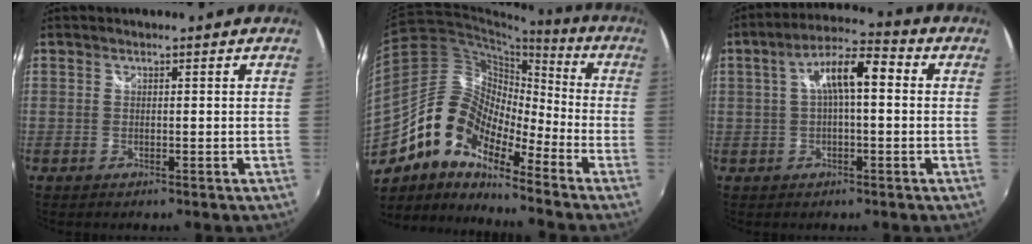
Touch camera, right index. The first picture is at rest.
{"total": 16.0, "force": [-9.7, 7.6, 10.2], "torque": [-0.185, 0.009, -0.206]}
{"total": 8.7, "force": [0.9, 2.7, 8.2], "torque": [-0.150, 0.027, 0.015]}